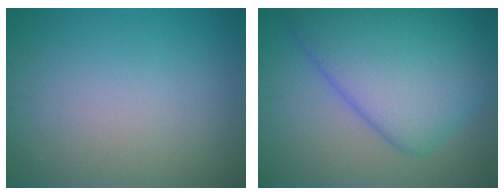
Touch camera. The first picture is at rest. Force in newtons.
{"total": 10.0, "press": 10.0, "slide": 0.2}